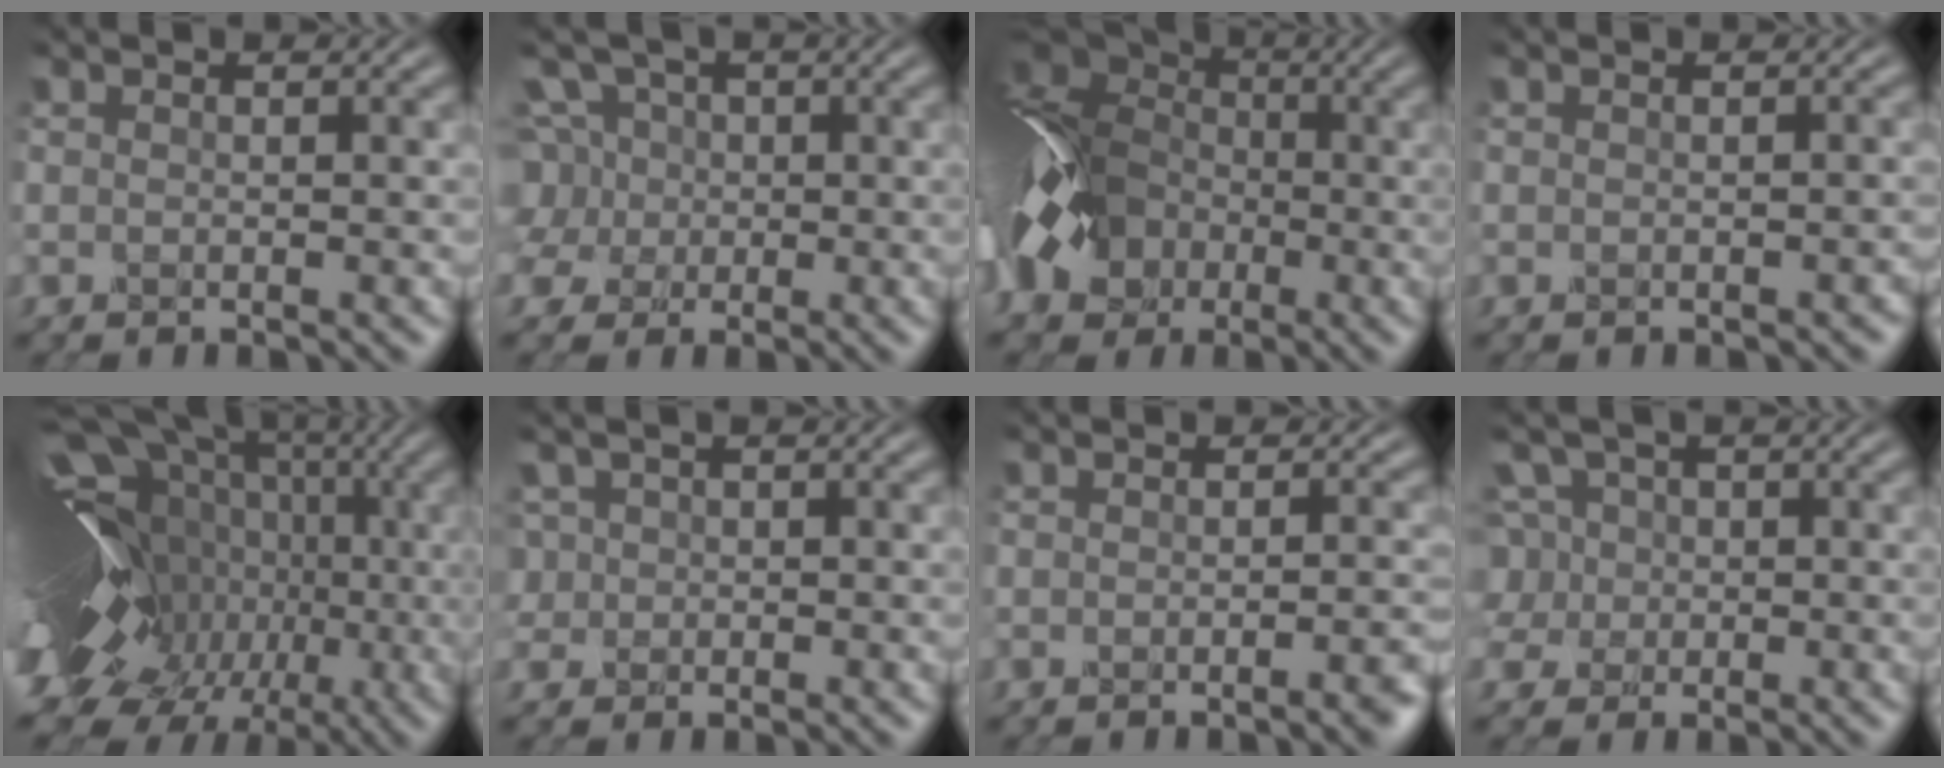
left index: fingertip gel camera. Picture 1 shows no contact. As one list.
[{"total": 6.8, "force": [1.5, 5.8, 3.2], "torque": [-0.057, 0.044, -0.015]}, {"total": 11.7, "force": [-2.3, 9.3, 6.7], "torque": [-0.150, 0.006, -0.066]}, {"total": 1.0, "force": [-0.7, 0.4, 0.5], "torque": [-0.005, -0.001, -0.005]}, {"total": 21.7, "force": [-2.9, 16.2, 14.1], "torque": [-0.223, 0.019, -0.073]}, {"total": 2.2, "force": [0.4, 2.1, 0.5], "torque": [-0.011, 0.018, 0.003]}, {"total": 3.0, "force": [-1.4, 1.1, 2.5], "torque": [-0.013, 0.007, -0.022]}, {"total": 5.0, "force": [0.6, 4.5, 2.0], "torque": [-0.044, 0.042, -0.014]}]